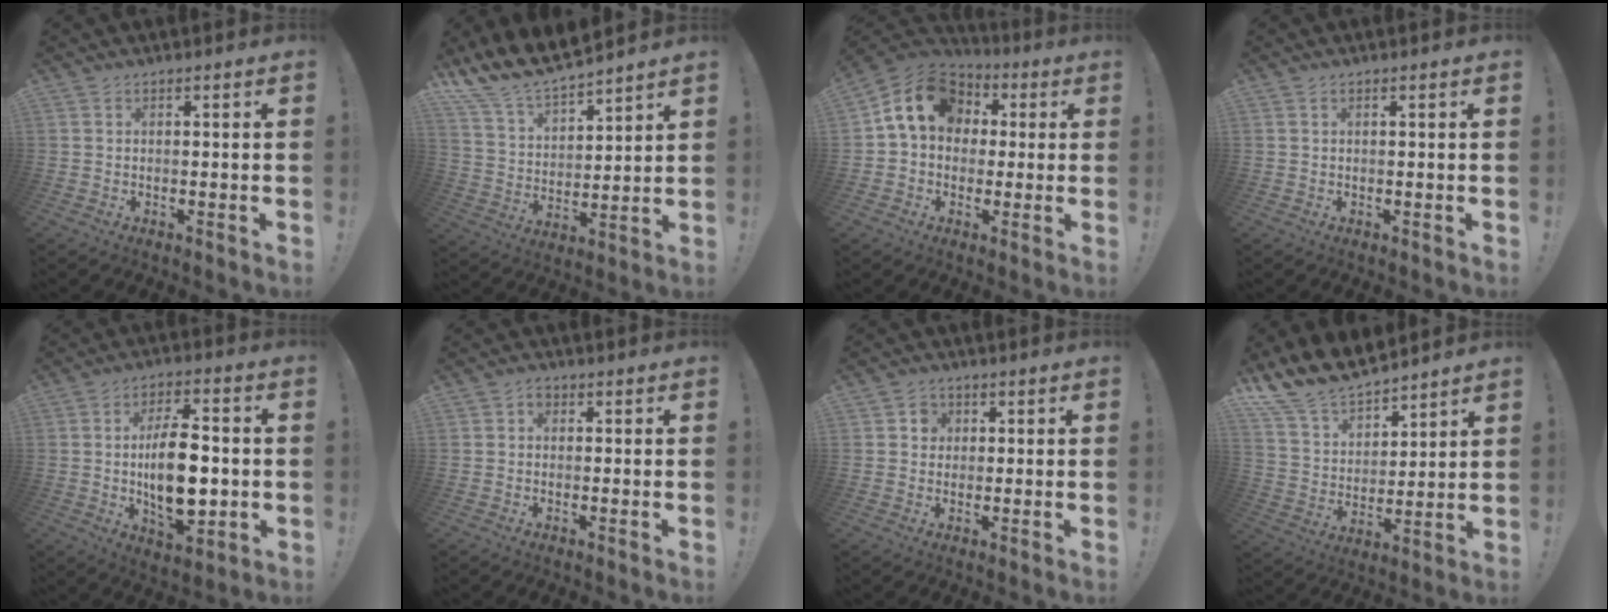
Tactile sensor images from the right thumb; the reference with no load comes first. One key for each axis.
{"total": 13.0, "fx": 12.1, "fy": 3.3, "fz": 3.6, "tx": -0.098, "ty": -0.101, "tz": 0.222}
{"total": 13.7, "fx": 3.0, "fy": 10.9, "fz": 7.8, "tx": -0.124, "ty": 0.007, "tz": 0.061}
{"total": 0.6, "fx": 0.2, "fy": 0.0, "fz": 0.6, "tx": -0.019, "ty": 0.003, "tz": 0.005}
{"total": 16.5, "fx": -1.2, "fy": 8.1, "fz": 14.3, "tx": -0.243, "ty": 0.001, "tz": -0.021}
{"total": 2.0, "fx": 0.3, "fy": 1.5, "fz": 1.3, "tx": -0.024, "ty": 0.004, "tz": 0.004}
{"total": 3.6, "fx": 0.8, "fy": 3.3, "fz": 1.2, "tx": -0.016, "ty": 0.001, "tz": 0.013}
{"total": 14.3, "fx": 13.1, "fy": 4.6, "fz": 3.1, "tx": -0.089, "ty": -0.109, "tz": 0.244}